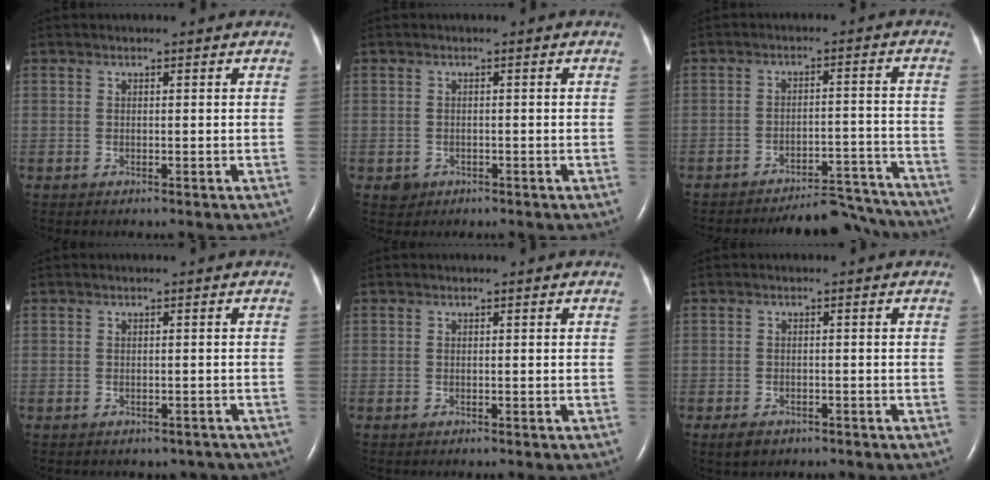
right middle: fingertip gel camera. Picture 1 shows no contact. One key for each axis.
{"total": 1.5, "fx": -0.7, "fy": 1.3, "fz": 0.2, "tx": -0.003, "ty": 0.004, "tz": -0.007}
{"total": 11.3, "fx": -11.0, "fy": 1.9, "fz": 1.3, "tx": 0.004, "ty": 0.025, "tz": -0.145}
{"total": 2.2, "fx": -1.8, "fy": 1.3, "fz": 0.2, "tx": 0.000, "ty": 0.006, "tz": -0.023}
{"total": 0.0}
{"total": 2.4, "fx": -1.6, "fy": 1.4, "fz": 1.0, "tx": -0.019, "ty": 0.000, "tz": -0.017}